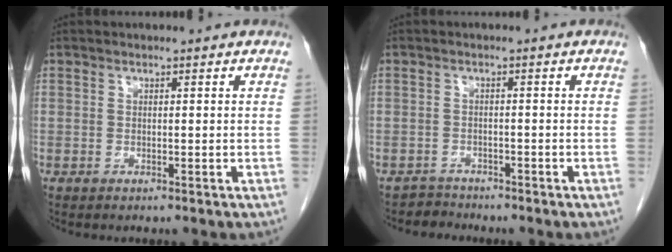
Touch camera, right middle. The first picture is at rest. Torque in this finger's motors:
{"motor_torque": [-0.02, -0.22, -0.04, -0.03]}